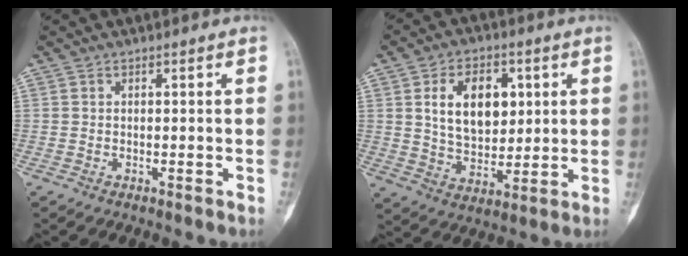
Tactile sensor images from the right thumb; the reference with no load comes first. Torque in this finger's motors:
{"motor_torque": [1.57, 1.63, 0.44, -0.18, 0.29]}